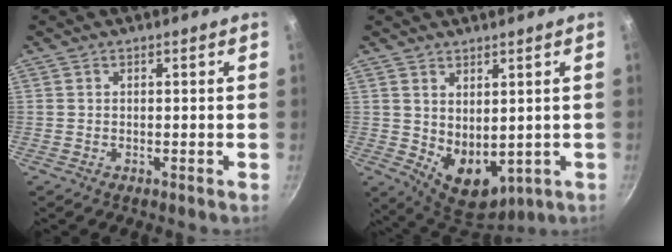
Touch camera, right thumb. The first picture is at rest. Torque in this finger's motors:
{"motor_torque": [-0.55, 0.92, 0.47, 0.78, 0.23]}